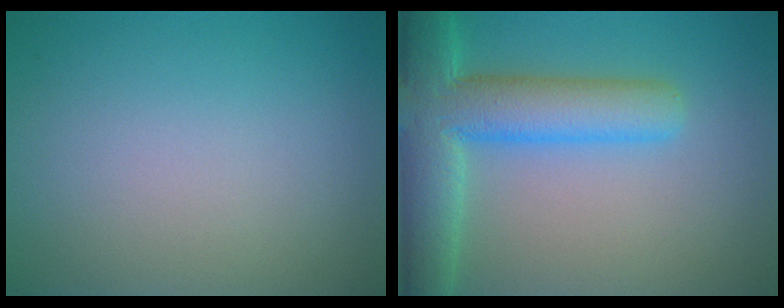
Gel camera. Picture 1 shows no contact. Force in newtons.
{"total": 8.3, "press": 8.3, "slide": 0.7}